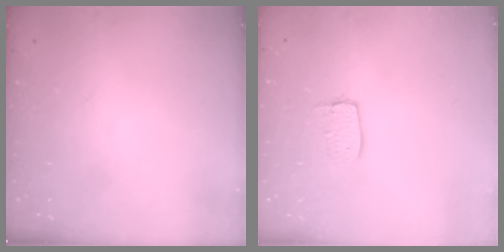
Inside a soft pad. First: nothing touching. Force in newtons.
{"total": 6.0, "press": 6.0, "slide": 0.3}